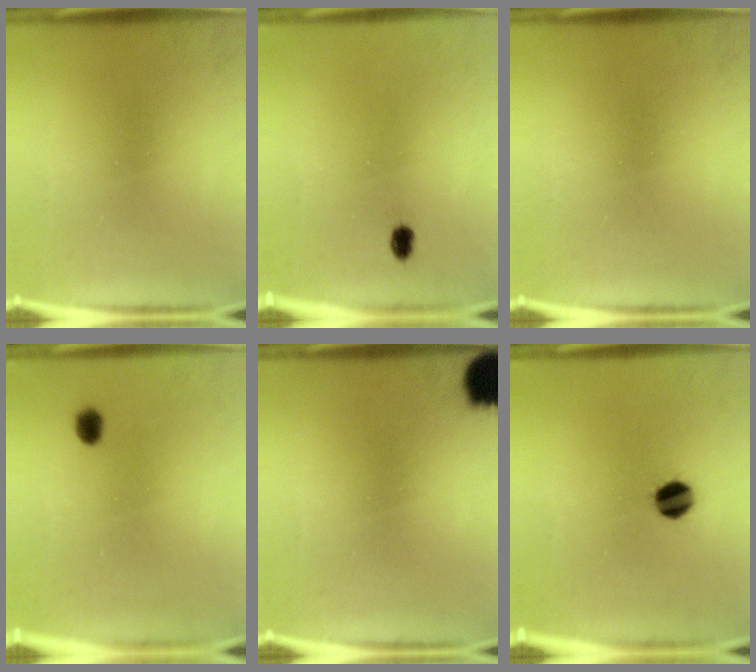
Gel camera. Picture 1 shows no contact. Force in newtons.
{"total": 1.9}
{"total": 0.0}
{"total": 2.7}
{"total": 9.7}
{"total": 6.5}